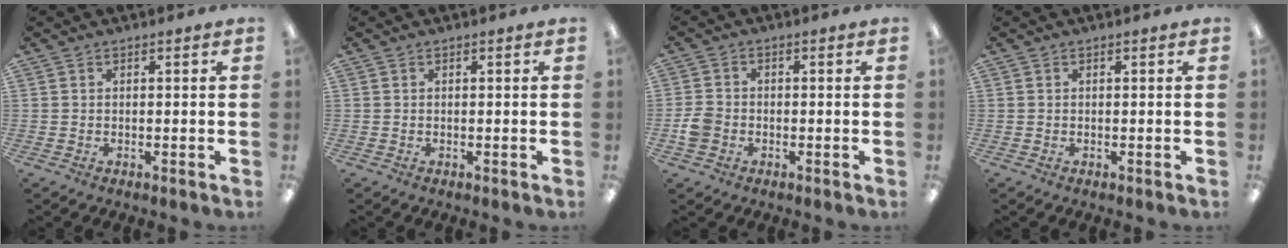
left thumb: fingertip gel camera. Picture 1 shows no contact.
{"total": 0.0}
{"total": 3.9, "force": [-1.4, 3.1, 1.9], "torque": [-0.028, 0.010, -0.024]}
{"total": 0.0}